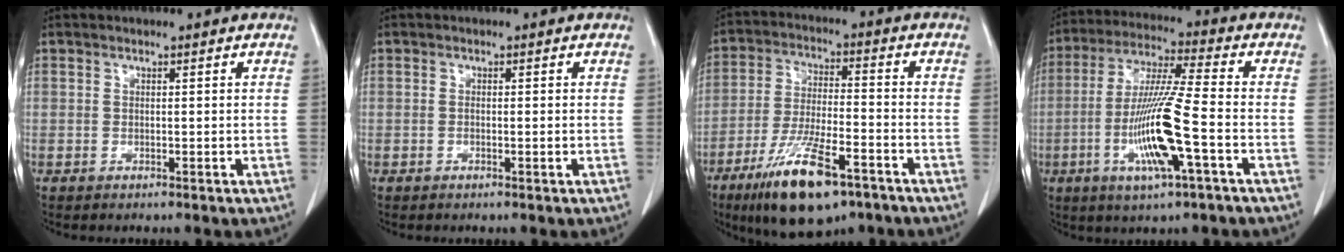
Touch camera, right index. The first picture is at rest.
{"total": 1.0, "force": [-0.2, 0.2, 0.9], "torque": [-0.017, -0.001, -0.001]}
{"total": 14.3, "force": [-8.7, 3.5, 10.8], "torque": [-0.204, -0.023, -0.147]}
{"total": 13.6, "force": [-3.9, 0.2, 13.0], "torque": [-0.263, -0.013, -0.078]}